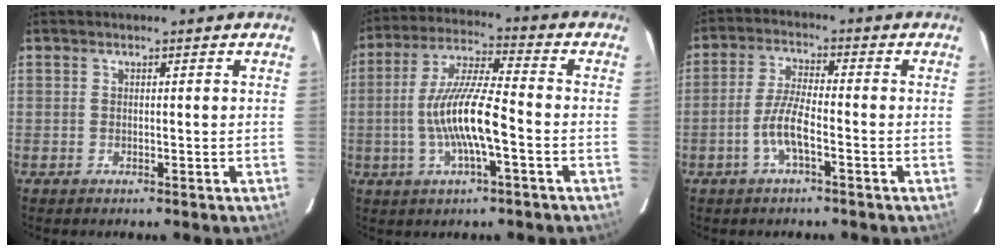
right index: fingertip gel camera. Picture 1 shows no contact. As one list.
[{"total": 12.4, "force": [-3.1, 1.8, 11.9], "torque": [-0.238, 0.002, -0.059]}, {"total": 6.1, "force": [-2.6, 1.0, 5.4], "torque": [-0.113, 0.003, -0.052]}]